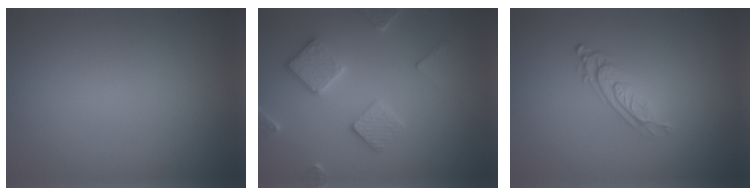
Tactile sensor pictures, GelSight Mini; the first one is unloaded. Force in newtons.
{"total": 3.4, "press": 3.4, "slide": 0.3}
{"total": 2.9, "press": 2.0, "slide": 2.0}